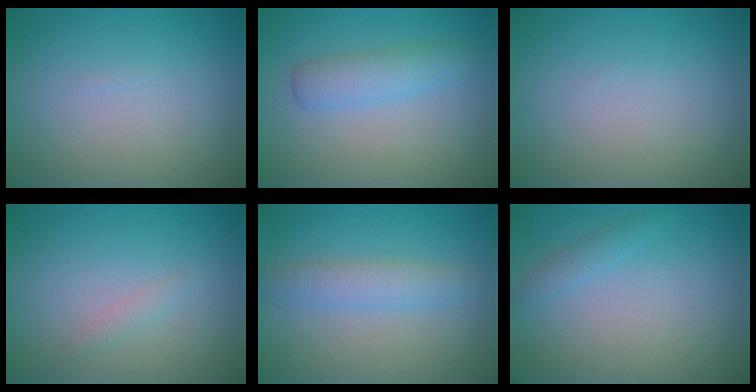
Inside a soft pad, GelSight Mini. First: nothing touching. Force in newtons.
{"total": 2.8, "press": 2.7, "slide": 0.2}
{"total": 0.0}
{"total": 0.9, "press": 0.9, "slide": 0.1}
{"total": 2.7, "press": 2.7, "slide": 0.1}
{"total": 1.1, "press": 1.1, "slide": 0.1}